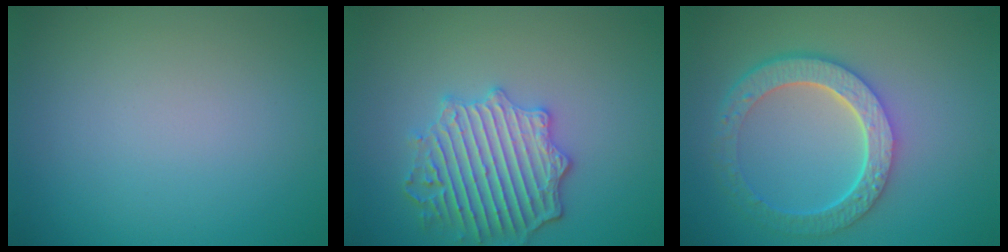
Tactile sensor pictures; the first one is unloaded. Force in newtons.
{"total": 5.1, "press": 4.6, "slide": 2.3}
{"total": 6.1, "press": 4.6, "slide": 4.0}